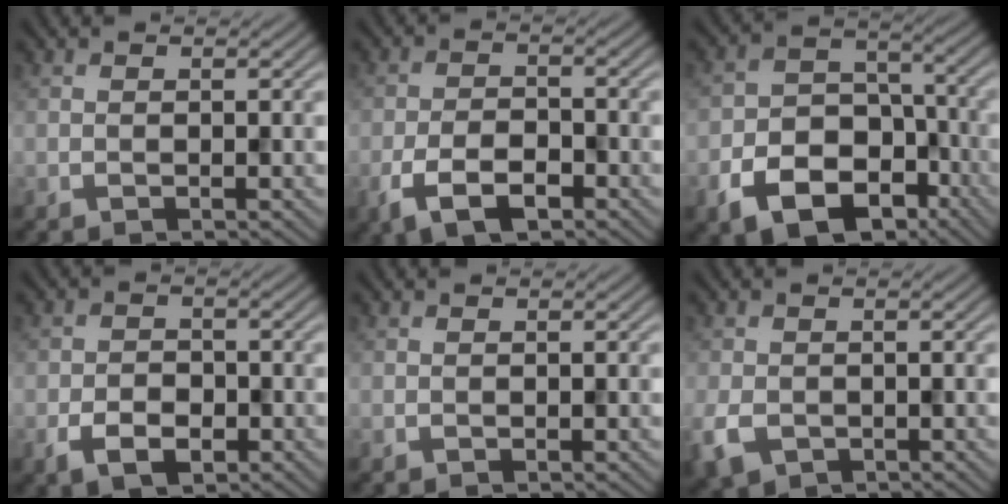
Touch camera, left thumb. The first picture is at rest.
{"total": 6.2, "force": [-3.4, 3.1, 4.1], "torque": [-0.082, -0.003, -0.070]}
{"total": 11.3, "force": [-6.0, 7.4, 6.1], "torque": [-0.121, -0.022, -0.107]}
{"total": 4.4, "force": [-2.1, 2.9, 2.6], "torque": [-0.051, -0.007, -0.043]}
{"total": 0.0}
{"total": 4.1, "force": [-1.6, 3.0, 2.2], "torque": [-0.065, -0.017, -0.036]}